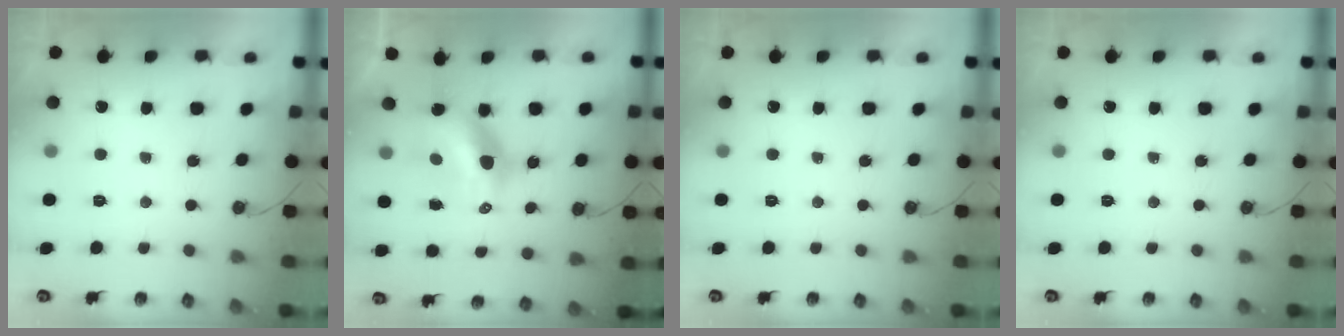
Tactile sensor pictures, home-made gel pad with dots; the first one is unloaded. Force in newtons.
{"total": 9.5, "press": 9.4, "slide": 0.8}
{"total": 0.0}
{"total": 0.0}